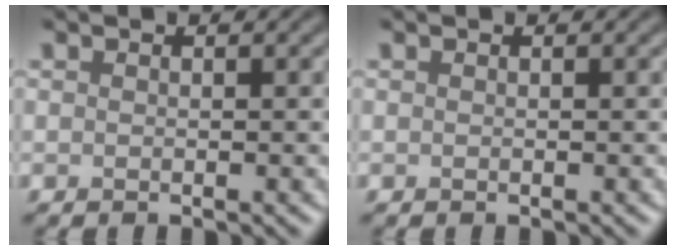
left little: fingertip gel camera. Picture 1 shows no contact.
{"total": 0.0}